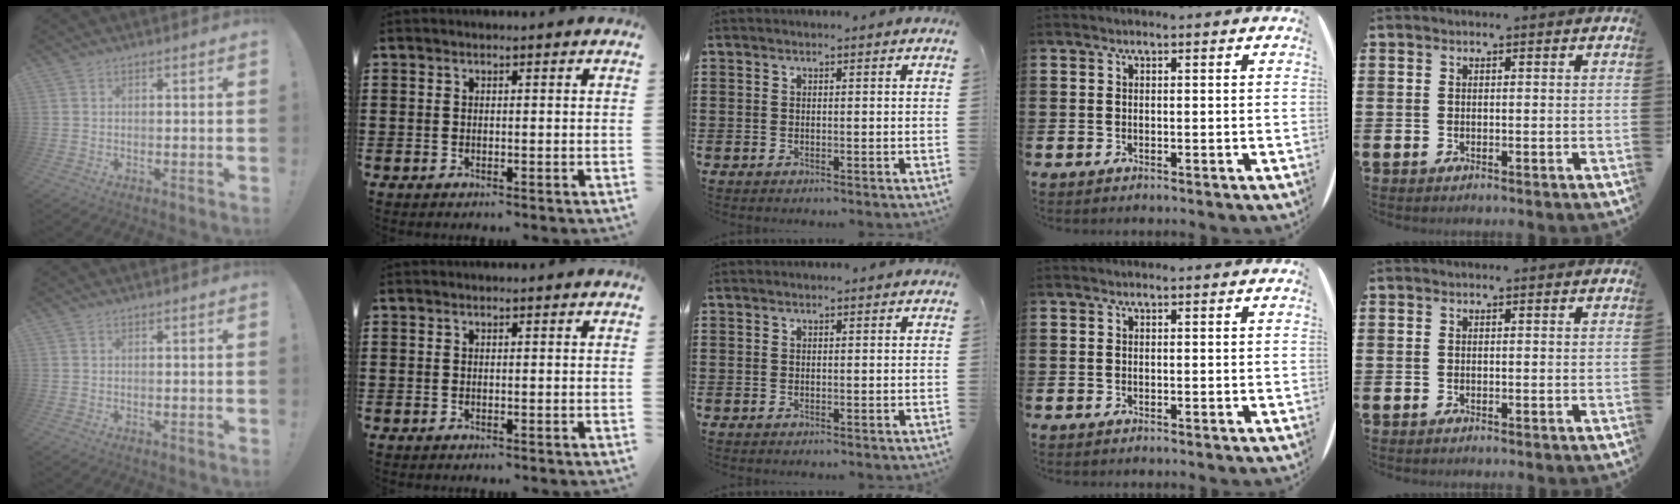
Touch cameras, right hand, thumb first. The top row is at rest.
{}